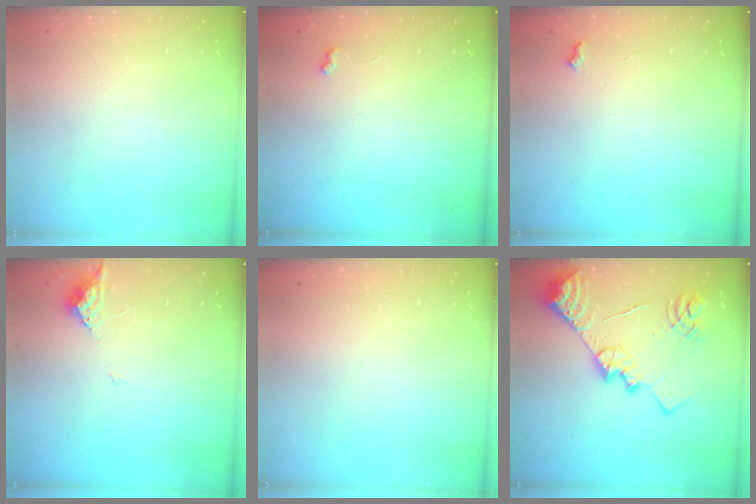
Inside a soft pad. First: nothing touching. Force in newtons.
{"total": 3.5, "press": 3.4, "slide": 0.6}
{"total": 4.8, "press": 4.8, "slide": 0.7}
{"total": 5.0, "press": 5.0, "slide": 0.6}
{"total": 0.0}
{"total": 18.4, "press": 18.3, "slide": 1.7}